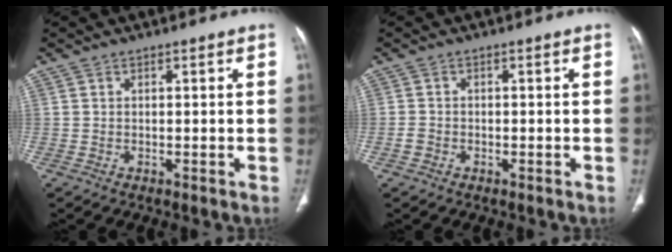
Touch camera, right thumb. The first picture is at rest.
{"total": 1.4, "force": [-0.8, 1.1, 0.5], "torque": [-0.012, 0.005, -0.016]}